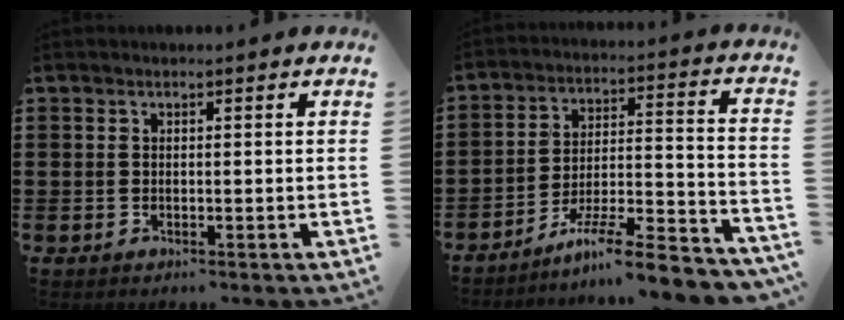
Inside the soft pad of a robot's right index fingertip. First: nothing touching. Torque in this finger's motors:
{"motor_torque": [0.82, 0.75, 0.50, 0.11]}